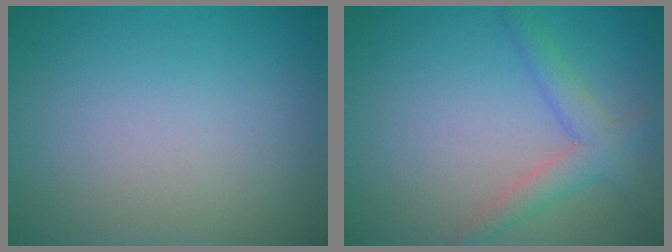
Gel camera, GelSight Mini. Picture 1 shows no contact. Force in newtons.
{"total": 3.0, "press": 3.0, "slide": 0.1}